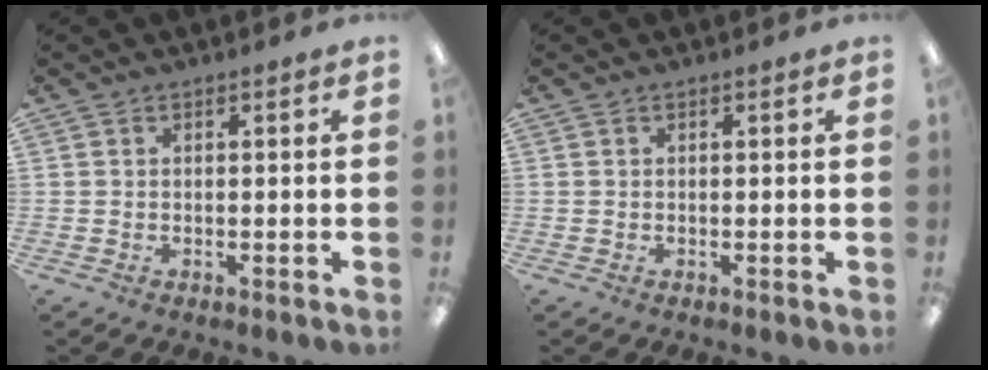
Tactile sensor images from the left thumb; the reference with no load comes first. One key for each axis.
{"total": 0.0}